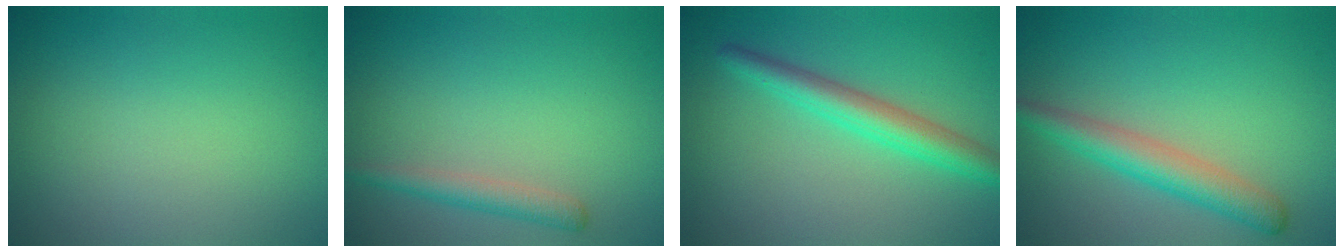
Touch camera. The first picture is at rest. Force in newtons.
{"total": 1.9, "press": 1.9, "slide": 0.1}
{"total": 3.7, "press": 3.7, "slide": 0.1}
{"total": 3.7, "press": 3.7, "slide": 0.1}